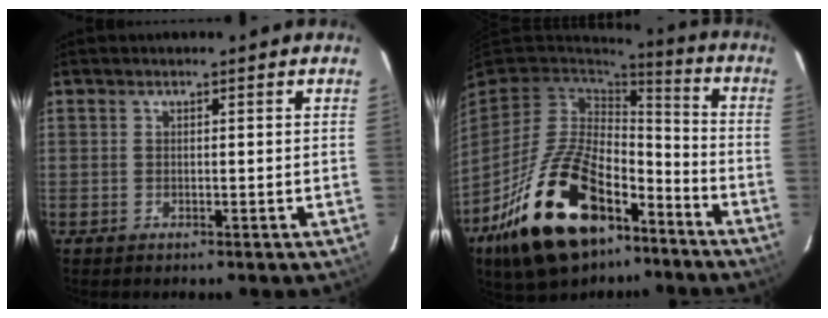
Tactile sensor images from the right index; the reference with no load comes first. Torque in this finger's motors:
{"motor_torque": [1.21, -0.93, 1.05, 0.21]}